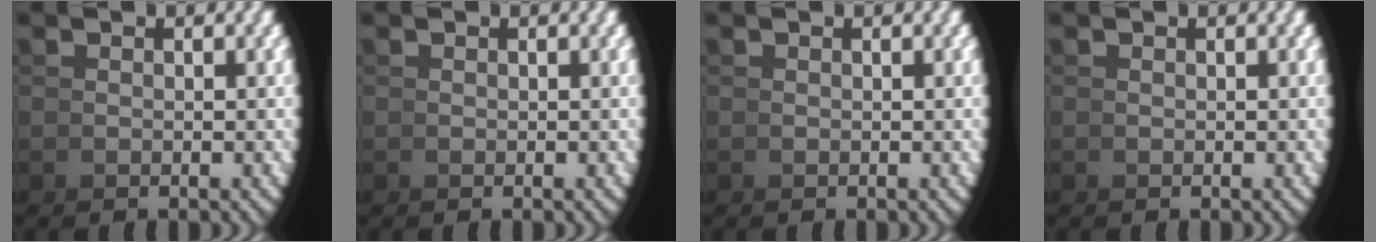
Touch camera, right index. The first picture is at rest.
{"total": 0.0}
{"total": 0.0}
{"total": 0.0}